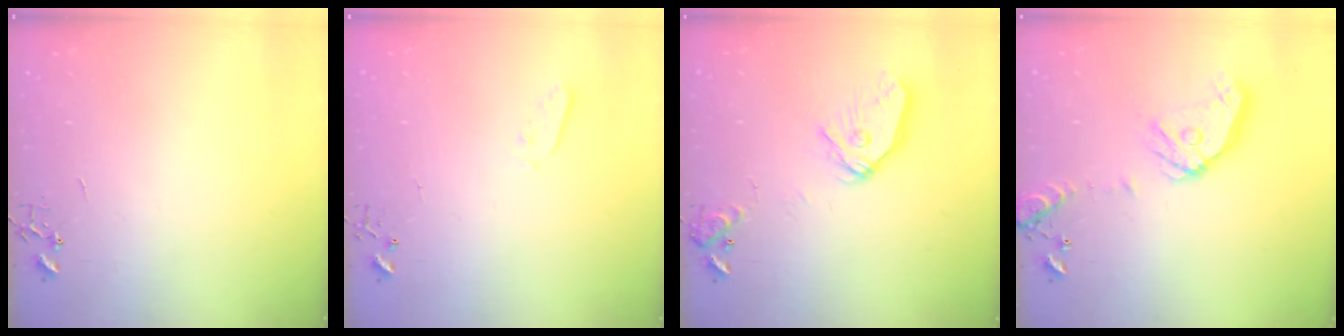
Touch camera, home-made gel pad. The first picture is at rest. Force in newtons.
{"total": 2.5, "press": 2.5, "slide": 0.4}
{"total": 14.7, "press": 14.6, "slide": 1.9}
{"total": 15.7, "press": 15.4, "slide": 2.5}